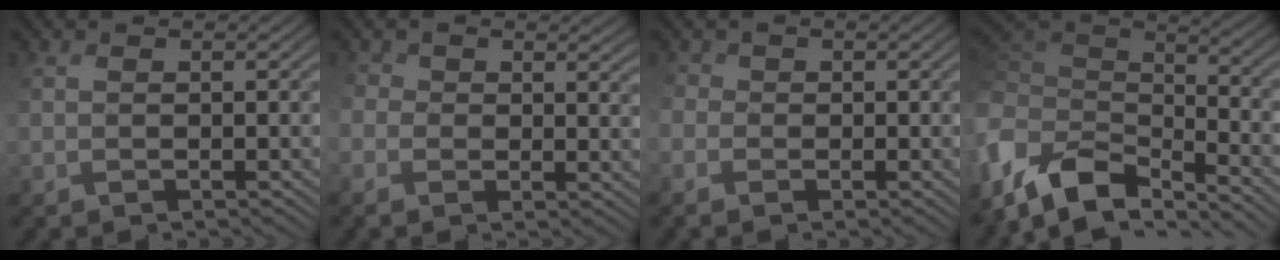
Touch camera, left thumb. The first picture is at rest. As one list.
[{"total": 4.4, "force": [0.5, 3.6, 2.5], "torque": [-0.068, -0.016, 0.004]}, {"total": 2.4, "force": [-0.9, 2.1, 0.8], "torque": [-0.029, -0.004, -0.023]}, {"total": 9.9, "force": [-4.5, 5.9, 6.5], "torque": [-0.159, 0.003, -0.098]}]